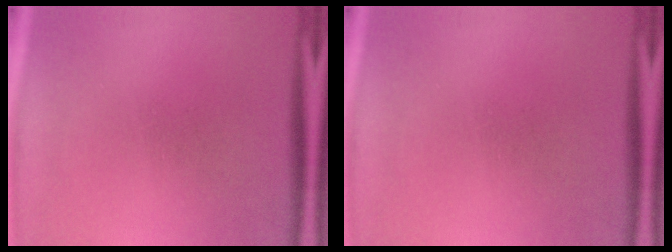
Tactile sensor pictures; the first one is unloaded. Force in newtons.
{"total": 0.0}